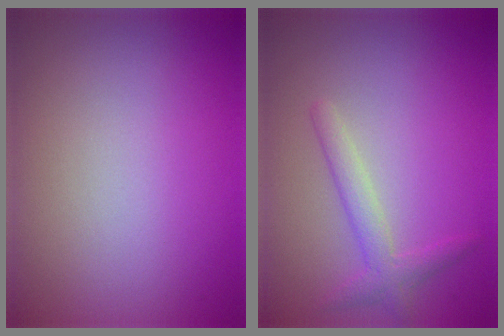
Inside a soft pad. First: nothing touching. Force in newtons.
{"total": 2.1, "press": 2.1, "slide": 0.1}